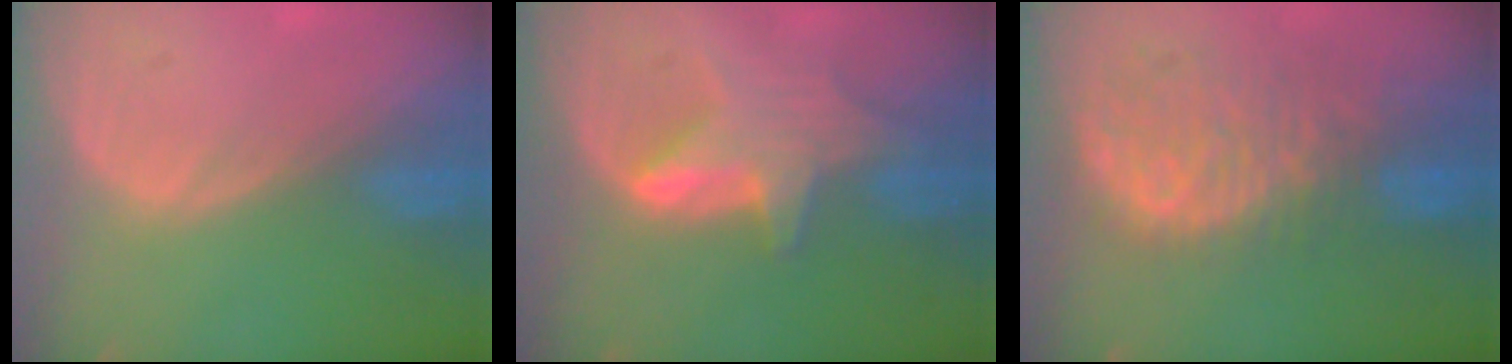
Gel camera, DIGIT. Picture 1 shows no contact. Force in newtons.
{"total": 6.5, "press": 6.4, "slide": 1.4}
{"total": 10.8, "press": 9.4, "slide": 5.3}